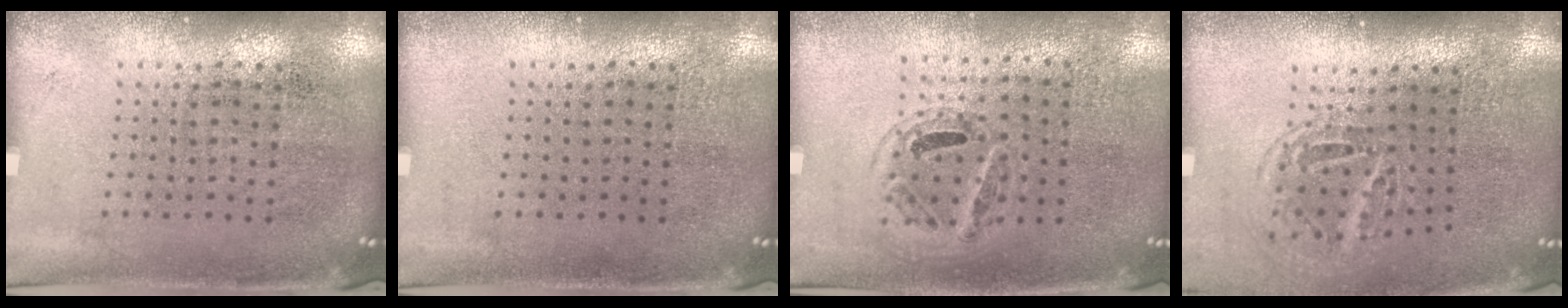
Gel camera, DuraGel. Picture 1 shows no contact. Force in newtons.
{"total": 0.0}
{"total": 0.9, "press": 0.8, "slide": 0.4}
{"total": 1.6, "press": 1.1, "slide": 1.2}